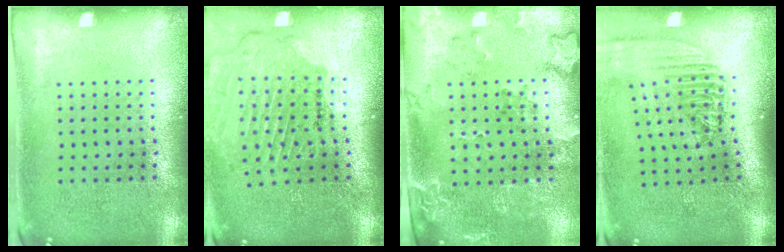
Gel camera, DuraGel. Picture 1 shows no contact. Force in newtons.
{"total": 1.7, "press": 1.7, "slide": 0.1}
{"total": 1.9, "press": 1.7, "slide": 1.0}
{"total": 2.3, "press": 1.8, "slide": 1.5}